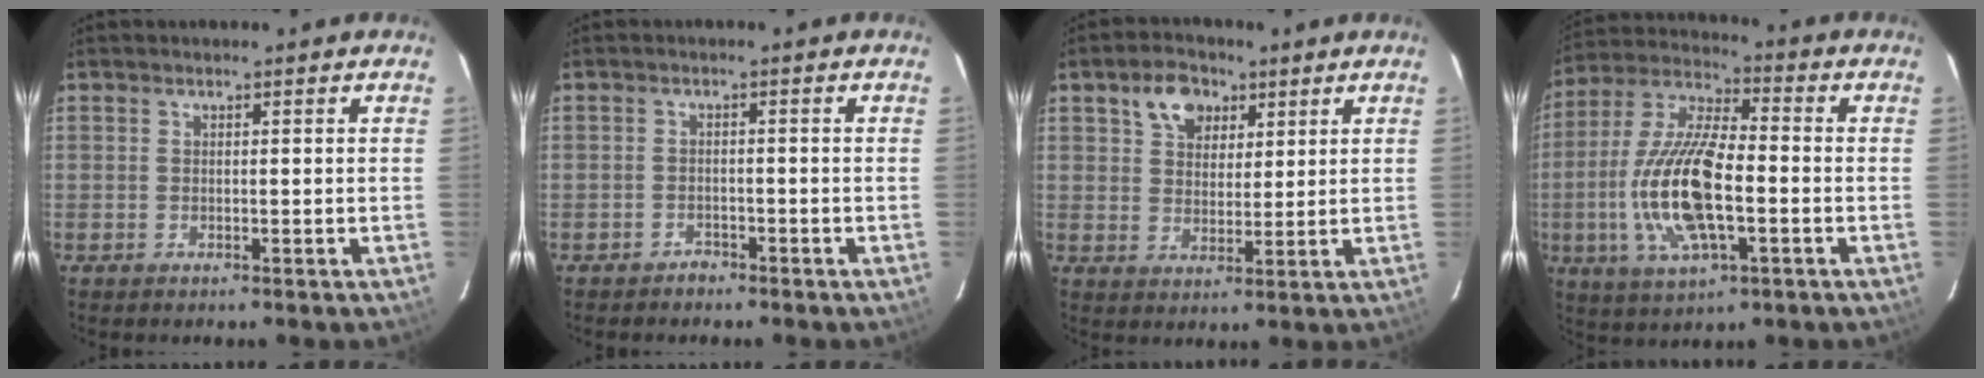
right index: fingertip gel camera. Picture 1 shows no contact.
{"total": 1.8, "force": [-1.6, 0.9, 0.0], "torque": [-0.004, 0.005, -0.026]}
{"total": 7.5, "force": [3.8, 5.2, 3.8], "torque": [-0.063, 0.020, 0.069]}
{"total": 17.1, "force": [-3.3, 6.3, 15.5], "torque": [-0.324, -0.003, -0.065]}